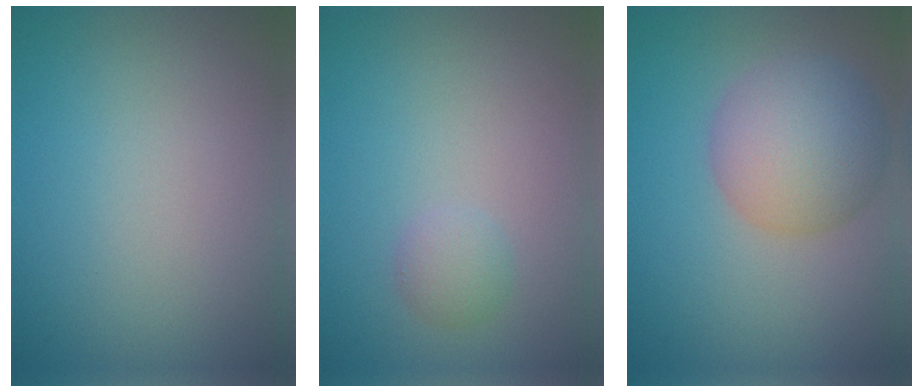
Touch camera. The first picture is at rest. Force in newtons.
{"total": 1.3, "press": 1.3, "slide": 0.2}
{"total": 6.5, "press": 6.5, "slide": 0.2}